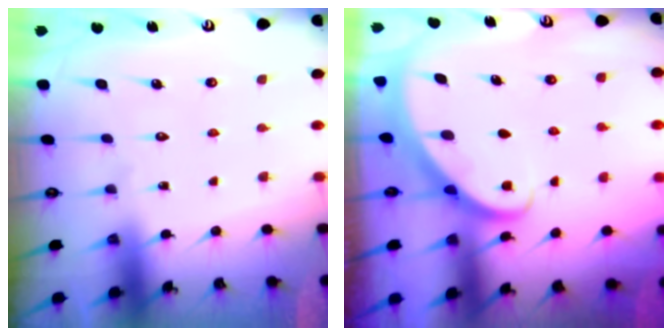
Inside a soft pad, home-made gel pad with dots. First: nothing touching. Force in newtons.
{"total": 2.8, "press": 2.8, "slide": 0.1}